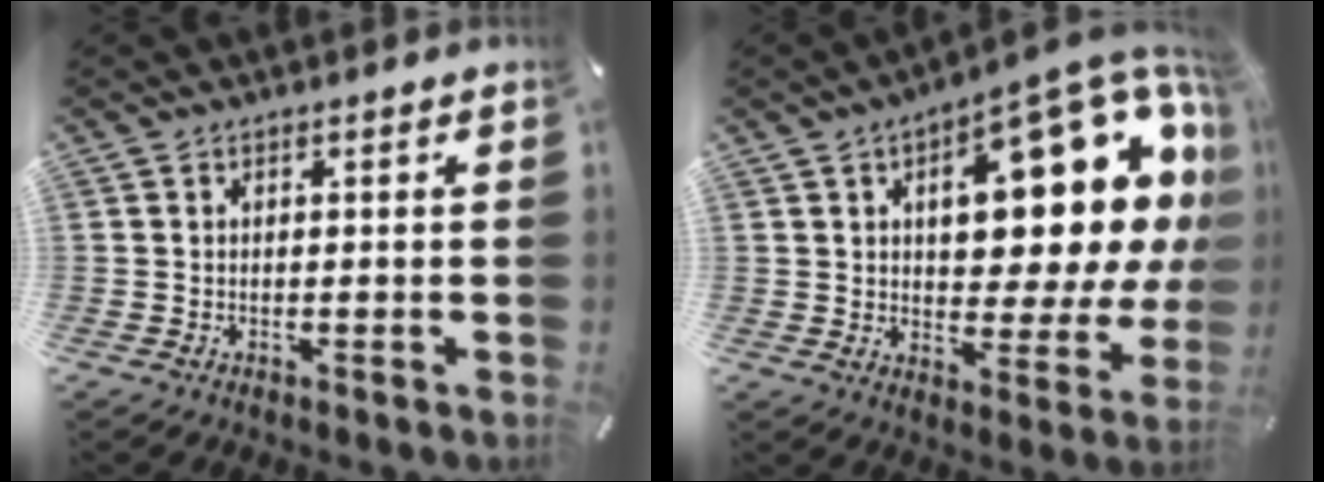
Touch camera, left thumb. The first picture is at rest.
{"total": 23.3, "force": [9.7, 10.6, 18.4], "torque": [-0.227, -0.072, 0.155]}